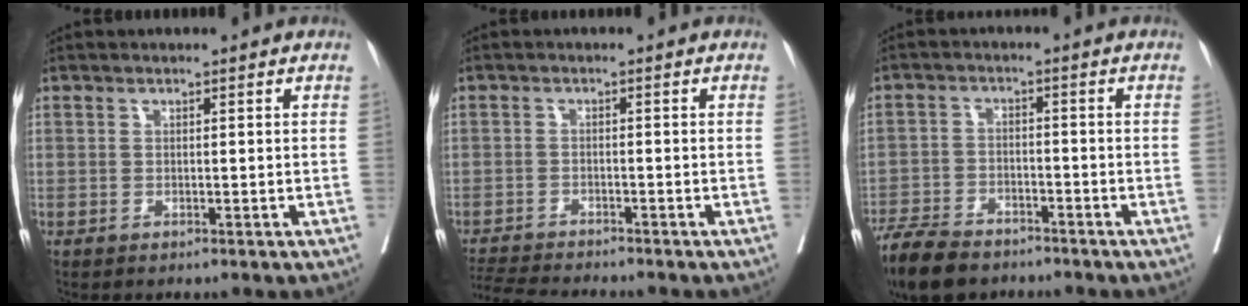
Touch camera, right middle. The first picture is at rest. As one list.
[{"total": 7.1, "force": [-6.8, -0.3, 2.1], "torque": [-0.038, -0.017, -0.114]}, {"total": 9.1, "force": [-7.6, 3.3, 3.9], "torque": [-0.075, -0.019, -0.134]}]